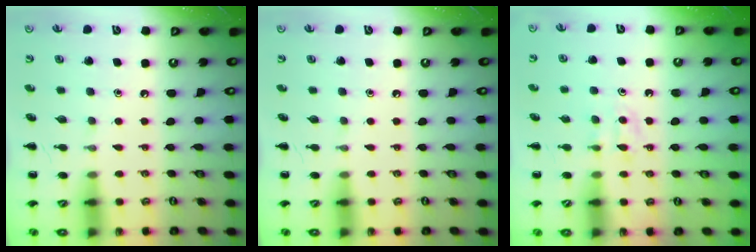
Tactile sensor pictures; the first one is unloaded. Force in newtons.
{"total": 0.0}
{"total": 5.2, "press": 5.0, "slide": 1.5}